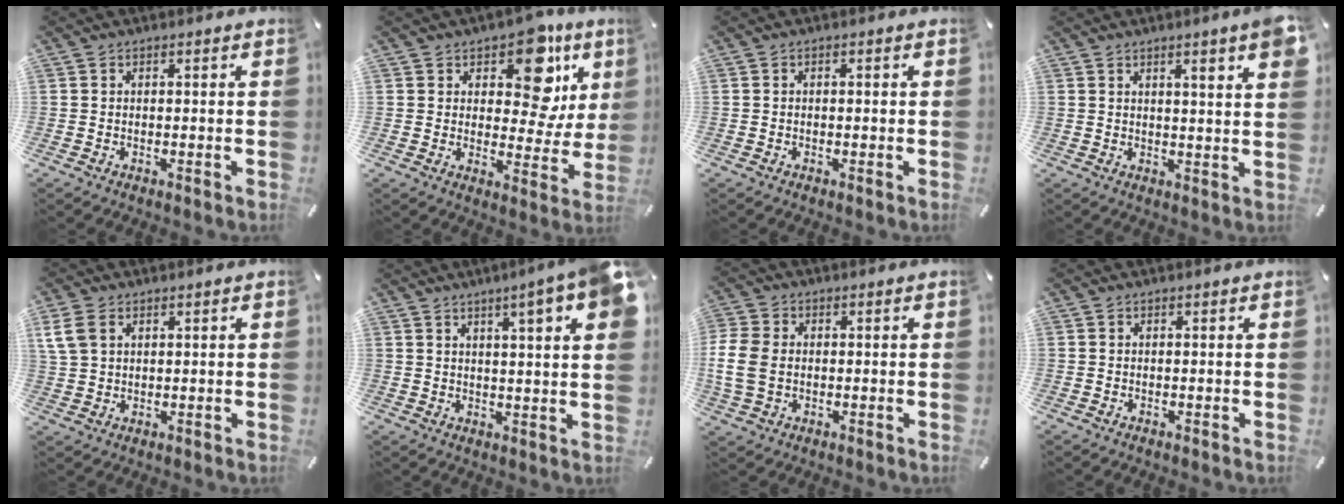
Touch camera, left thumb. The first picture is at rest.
{"total": 15.2, "force": [8.1, 8.3, 9.9], "torque": [-0.129, -0.049, 0.134]}
{"total": 0.6, "force": [-0.2, 0.3, 0.5], "torque": [-0.009, -0.002, -0.005]}
{"total": 6.3, "force": [3.5, 0.3, 5.3], "torque": [-0.079, -0.019, 0.054]}
{"total": 4.7, "force": [2.1, 3.5, 2.1], "torque": [-0.057, 0.005, 0.041]}
{"total": 9.6, "force": [5.4, 1.1, 7.9], "torque": [-0.117, -0.028, 0.086]}
{"total": 7.3, "force": [-0.4, 5.7, 4.6], "torque": [-0.114, 0.007, -0.007]}
{"total": 0.0}